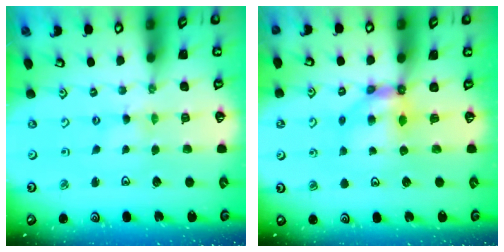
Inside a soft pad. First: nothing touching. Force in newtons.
{"total": 6.7, "press": 6.7, "slide": 0.6}